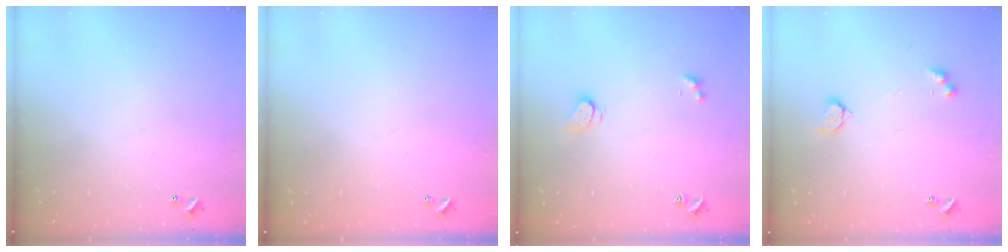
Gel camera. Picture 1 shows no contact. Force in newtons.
{"total": 2.8, "press": 2.8, "slide": 0.1}
{"total": 2.9, "press": 2.9, "slide": 0.5}
{"total": 4.2, "press": 4.2, "slide": 0.4}